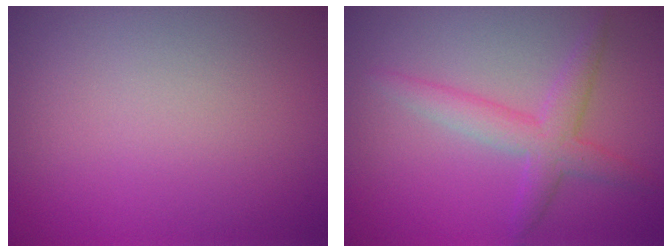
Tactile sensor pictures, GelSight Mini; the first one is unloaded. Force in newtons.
{"total": 3.3, "press": 3.3, "slide": 0.1}